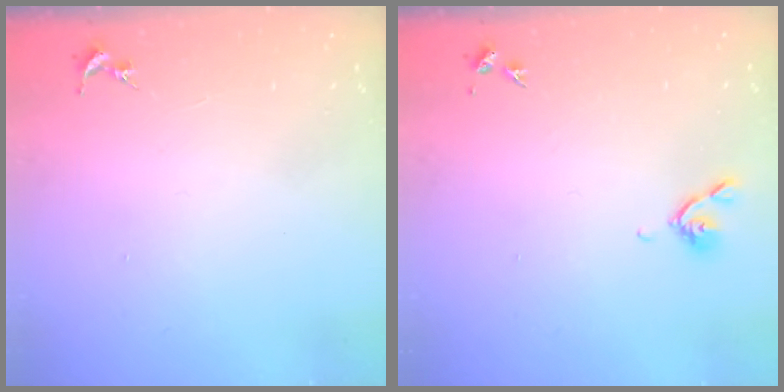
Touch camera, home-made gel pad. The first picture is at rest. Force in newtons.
{"total": 5.8, "press": 5.6, "slide": 1.4}